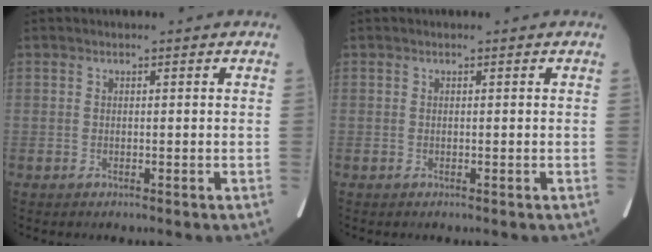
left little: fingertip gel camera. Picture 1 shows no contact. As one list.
[{"total": 0.0}]